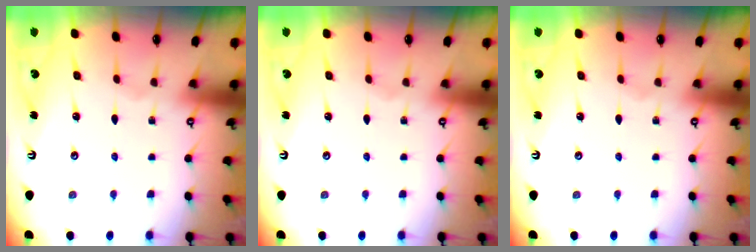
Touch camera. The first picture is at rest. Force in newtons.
{"total": 0.0}
{"total": 0.0}